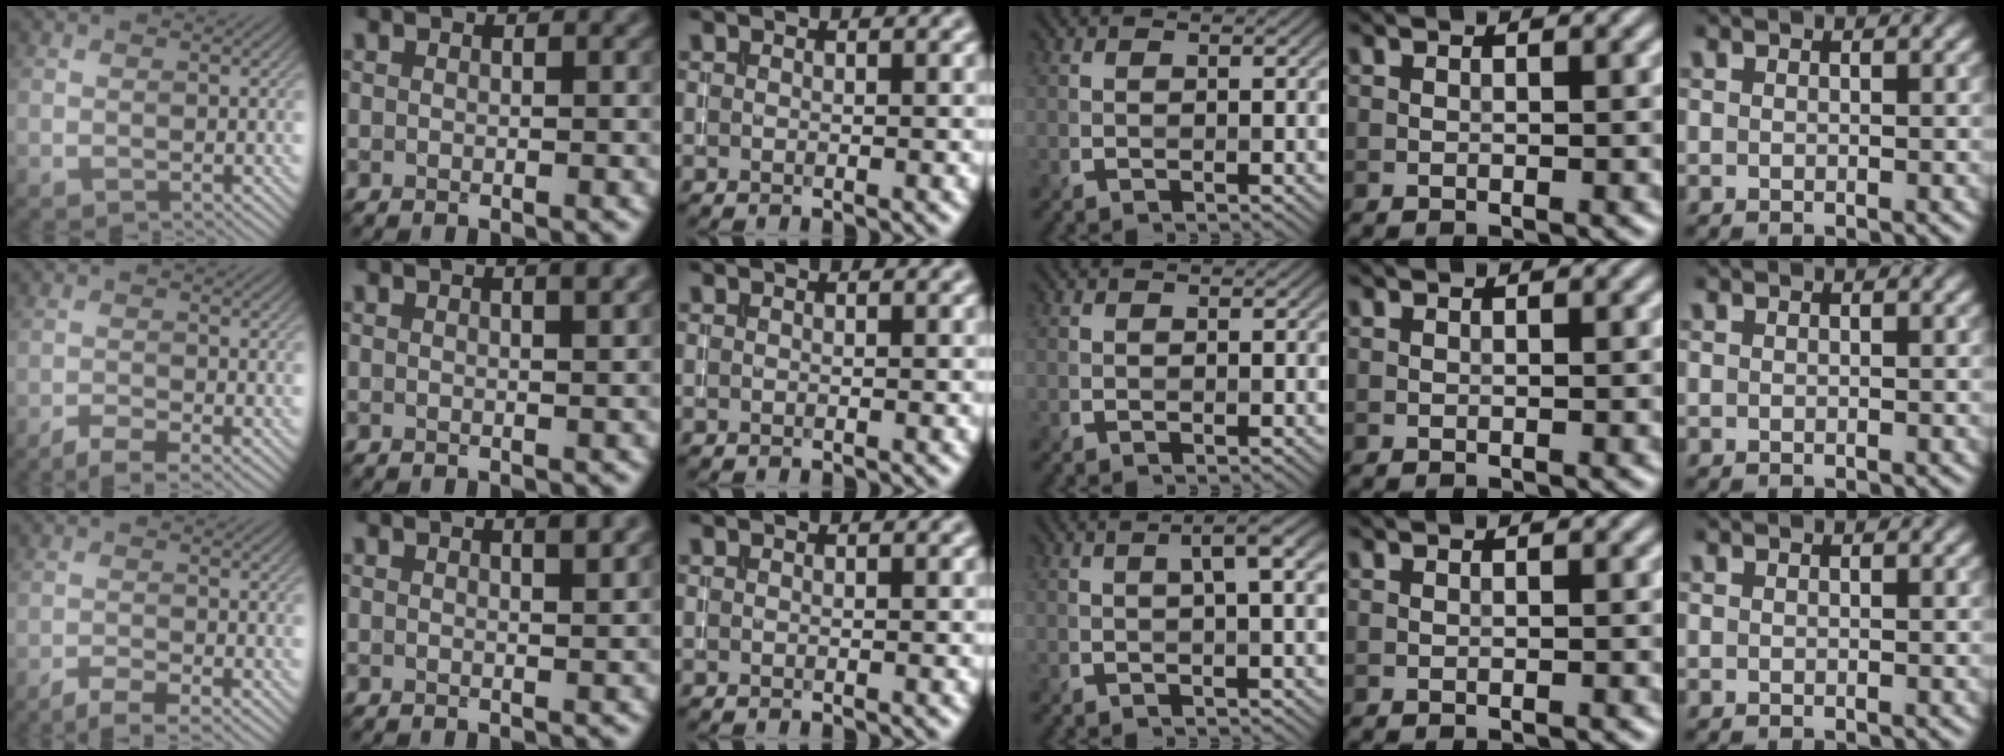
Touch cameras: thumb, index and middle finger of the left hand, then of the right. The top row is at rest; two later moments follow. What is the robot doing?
{"motion": "pour", "object": "almond"}